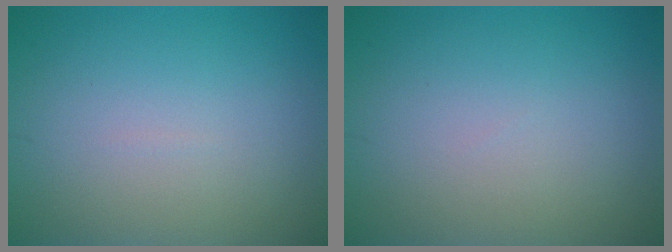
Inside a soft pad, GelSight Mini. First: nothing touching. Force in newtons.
{"total": 0.0}